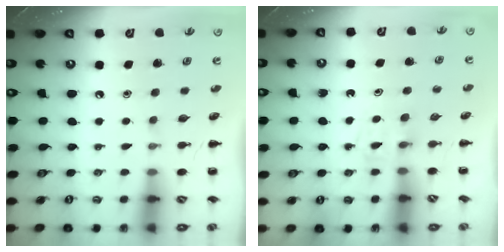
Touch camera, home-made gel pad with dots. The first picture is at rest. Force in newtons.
{"total": 2.5, "press": 2.2, "slide": 1.1}